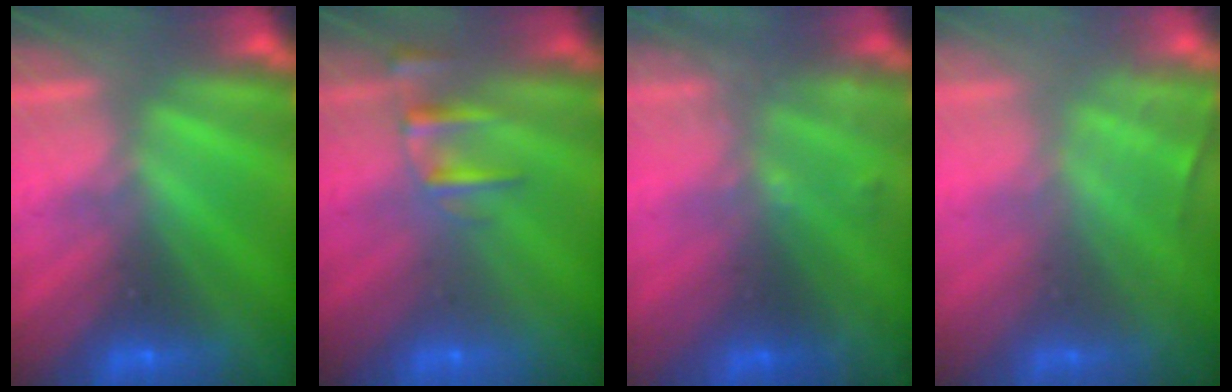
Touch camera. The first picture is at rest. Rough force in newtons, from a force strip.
{"total": 2.4}
{"total": 2.0}
{"total": 2.4}